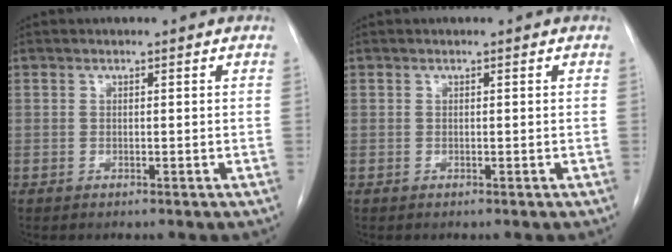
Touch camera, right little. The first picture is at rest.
{"total": 0.0}